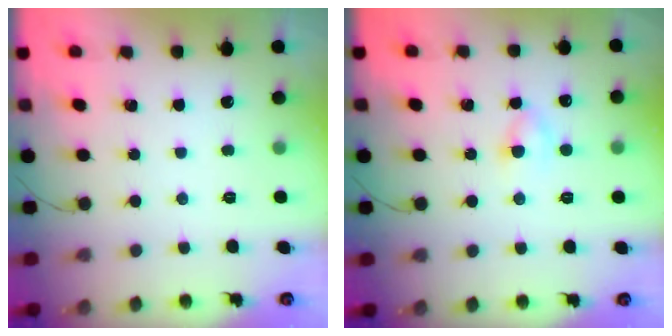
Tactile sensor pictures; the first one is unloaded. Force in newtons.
{"total": 2.9, "press": 2.6, "slide": 1.3}